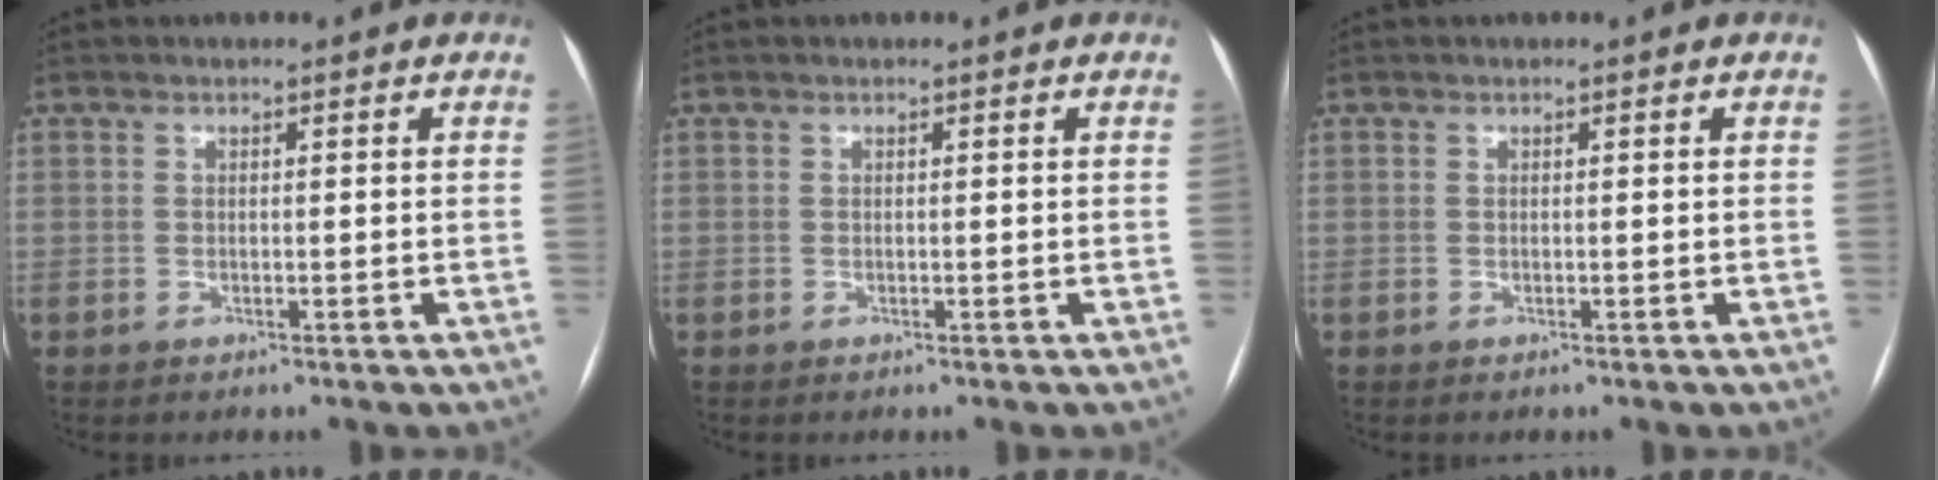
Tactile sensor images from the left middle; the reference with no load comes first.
{"total": 0.0}
{"total": 0.0}